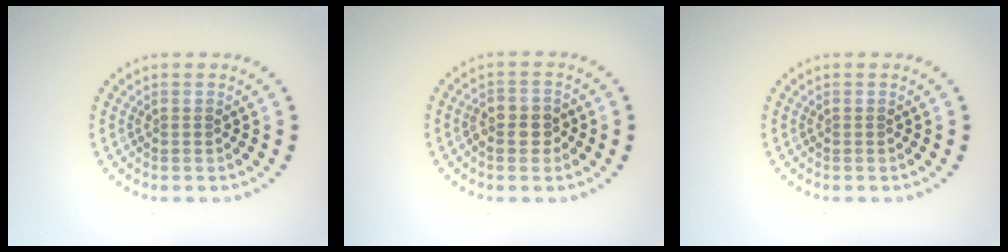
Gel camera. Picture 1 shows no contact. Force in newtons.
{"total": 2.6, "press": 2.4, "slide": 0.7}
{"total": 0.0}